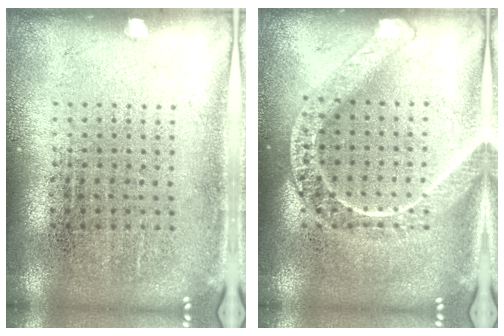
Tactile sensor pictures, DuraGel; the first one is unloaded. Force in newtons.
{"total": 3.0, "press": 2.9, "slide": 0.4}